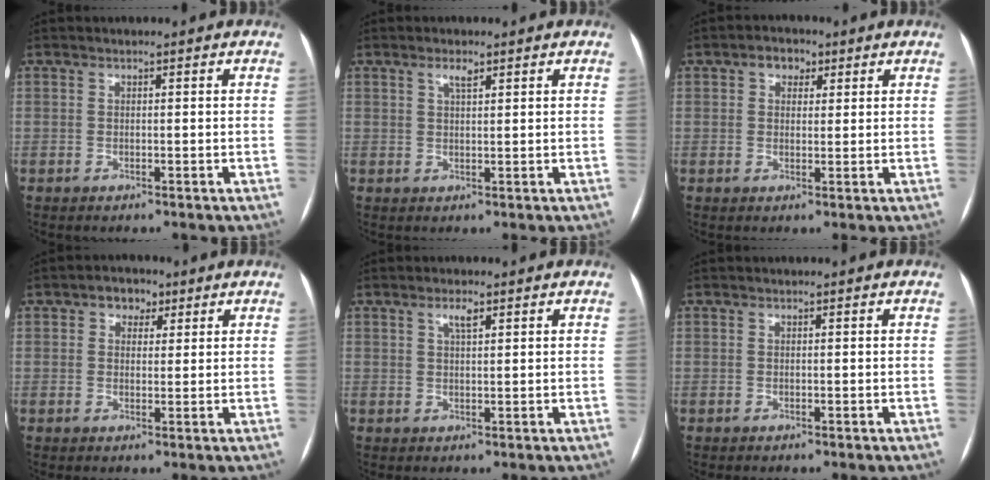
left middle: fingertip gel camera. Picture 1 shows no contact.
{"total": 1.8, "force": [1.1, 0.4, 1.3], "torque": [-0.026, 0.003, 0.022]}
{"total": 3.1, "force": [1.5, 2.2, 1.6], "torque": [-0.025, 0.014, 0.023]}
{"total": 3.4, "force": [1.7, 2.5, 1.7], "torque": [-0.023, 0.013, 0.026]}
{"total": 2.1, "force": [1.2, 0.5, 1.7], "torque": [-0.032, 0.003, 0.021]}
{"total": 0.0}